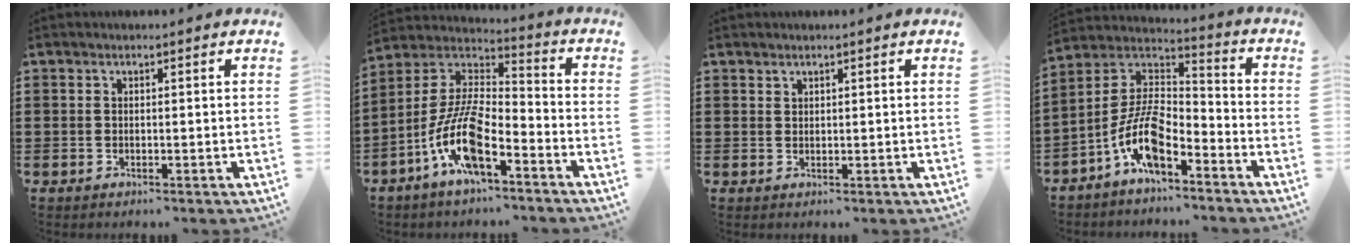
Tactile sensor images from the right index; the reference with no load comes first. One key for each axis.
{"total": 11.9, "fx": -6.5, "fy": 3.7, "fz": 9.2, "tx": -0.220, "ty": -0.012, "tz": -0.130}
{"total": 0.9, "fx": 0.8, "fy": 0.4, "fz": 0.0, "tx": -0.003, "ty": 0.001, "tz": 0.016}
{"total": 9.8, "fx": -5.7, "fy": 3.6, "fz": 7.1, "tx": -0.177, "ty": -0.013, "tz": -0.119}